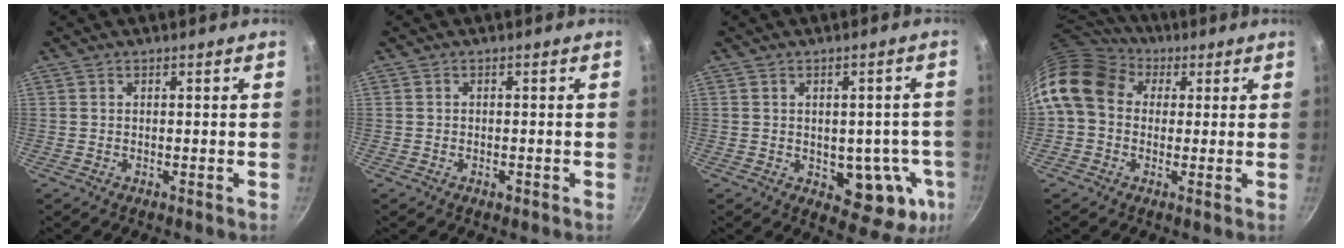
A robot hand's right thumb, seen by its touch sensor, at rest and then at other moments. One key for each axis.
{"total": 1.0, "fx": -0.6, "fy": 0.6, "fz": 0.6, "tx": -0.010, "ty": 0.003, "tz": -0.009}
{"total": 11.7, "fx": -2.3, "fy": 7.3, "fz": 8.9, "tx": -0.057, "ty": 0.001, "tz": -0.020}
{"total": 14.2, "fx": 3.2, "fy": 11.3, "fz": 7.9, "tx": -0.132, "ty": 0.027, "tz": 0.039}